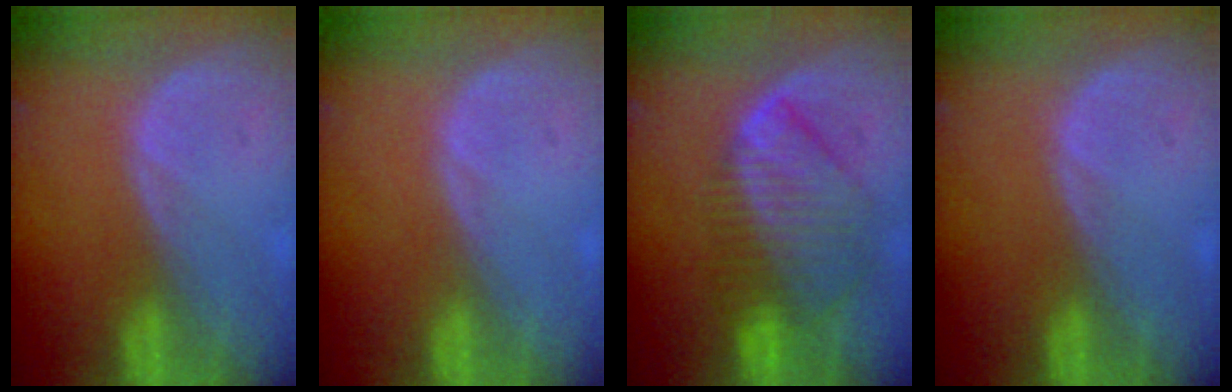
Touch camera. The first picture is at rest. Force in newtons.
{"total": 0.0}
{"total": 8.7, "press": 7.7, "slide": 4.1}
{"total": 0.0}